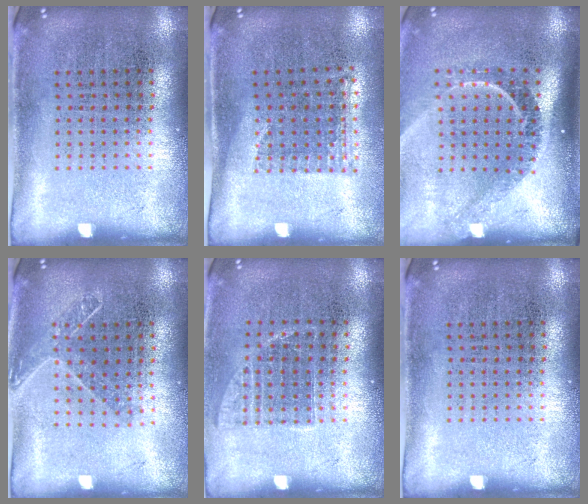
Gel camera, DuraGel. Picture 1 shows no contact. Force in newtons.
{"total": 1.1, "press": 0.9, "slide": 0.6}
{"total": 2.3, "press": 1.6, "slide": 1.6}
{"total": 1.4, "press": 1.1, "slide": 0.8}
{"total": 0.9, "press": 0.8, "slide": 0.3}
{"total": 0.0}